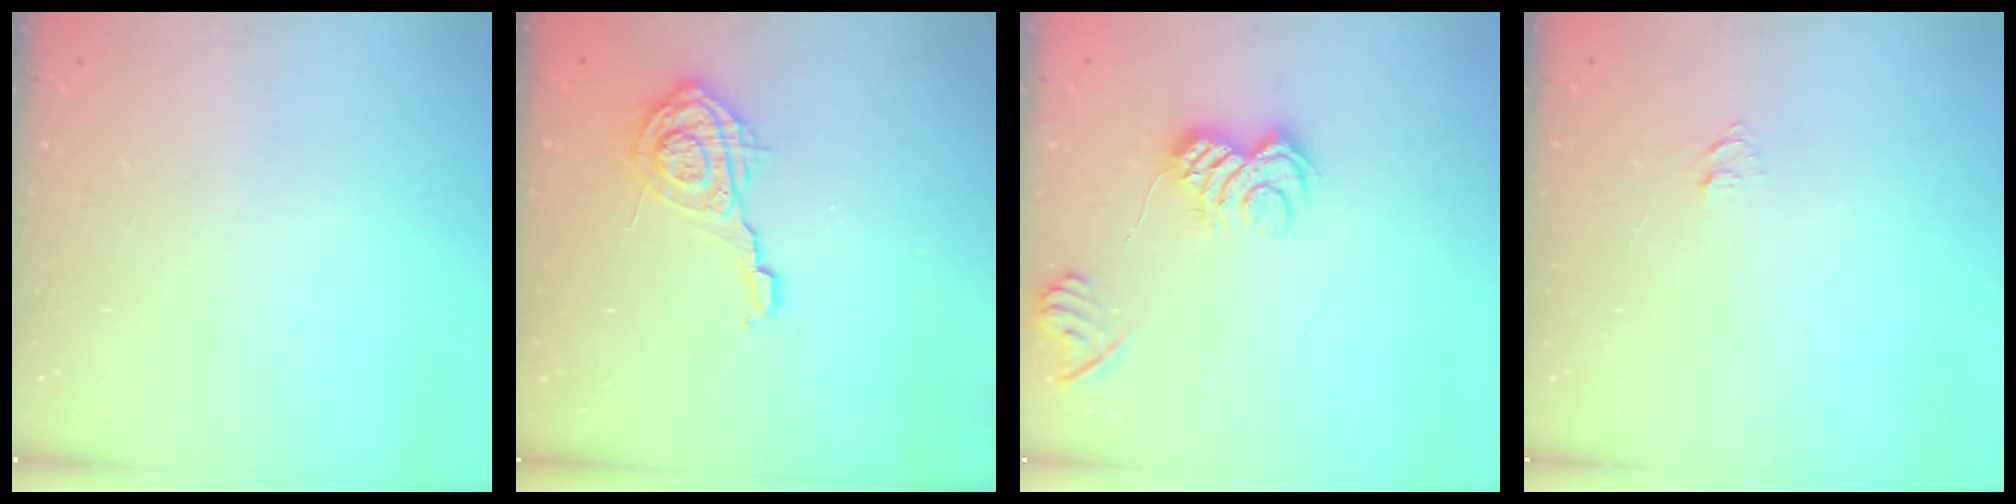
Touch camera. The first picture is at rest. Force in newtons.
{"total": 10.3, "press": 10.3, "slide": 0.4}
{"total": 8.8, "press": 8.7, "slide": 1.3}
{"total": 3.9, "press": 3.9, "slide": 0.4}